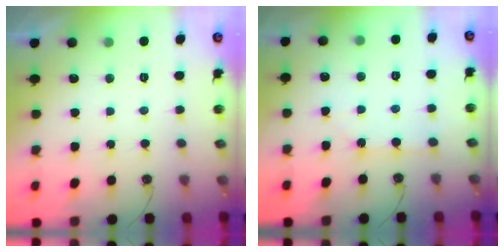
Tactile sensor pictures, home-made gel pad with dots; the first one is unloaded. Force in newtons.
{"total": 2.6, "press": 2.6, "slide": 0.3}